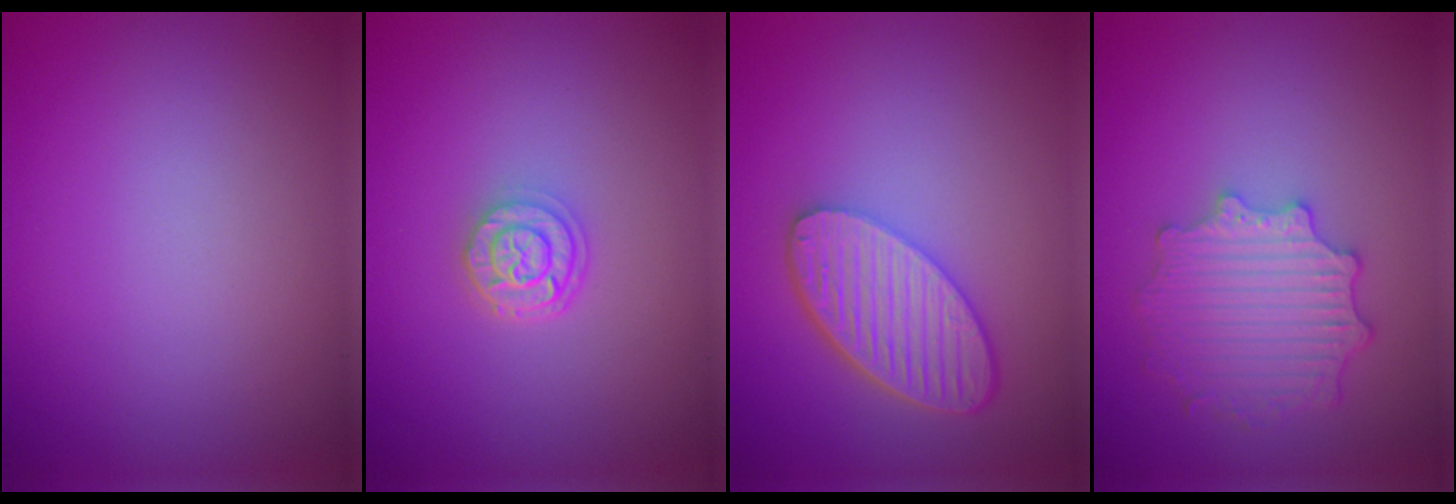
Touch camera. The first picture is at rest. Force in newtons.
{"total": 2.5, "press": 2.0, "slide": 1.5}
{"total": 5.9, "press": 4.5, "slide": 3.8}
{"total": 4.6, "press": 3.8, "slide": 2.5}